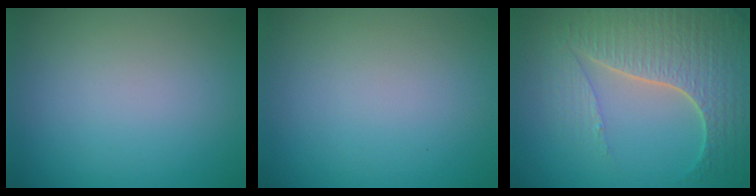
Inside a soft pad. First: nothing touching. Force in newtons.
{"total": 0.0}
{"total": 7.3, "press": 5.5, "slide": 4.8}